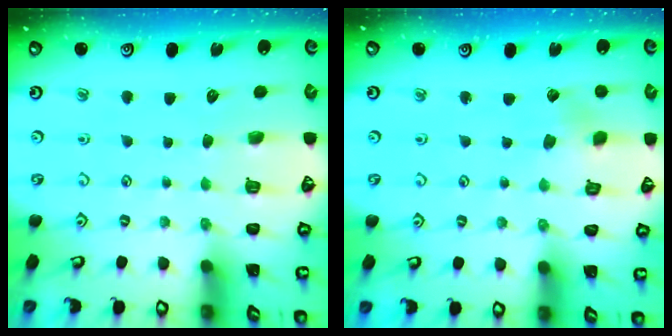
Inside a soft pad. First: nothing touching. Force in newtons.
{"total": 2.3, "press": 2.3, "slide": 0.4}